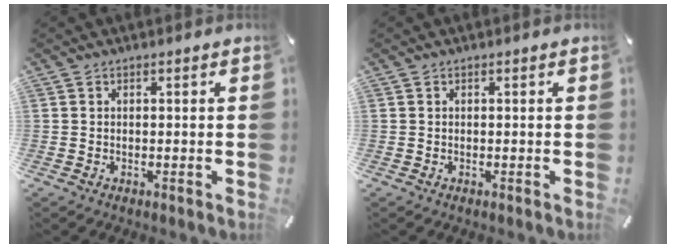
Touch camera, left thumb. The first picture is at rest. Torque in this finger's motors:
{"motor_torque": [-0.06, -0.05, 0.04, -0.04, 0.00]}